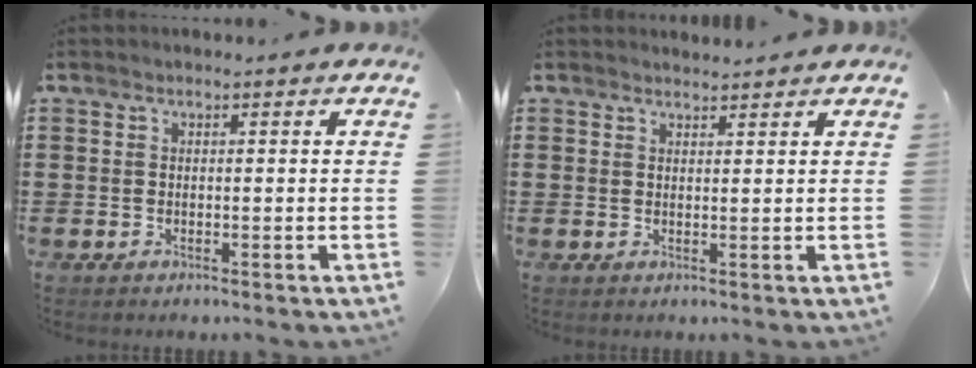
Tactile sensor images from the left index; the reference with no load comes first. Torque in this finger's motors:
{"motor_torque": [0.11, -0.10, 0.03, -0.01]}